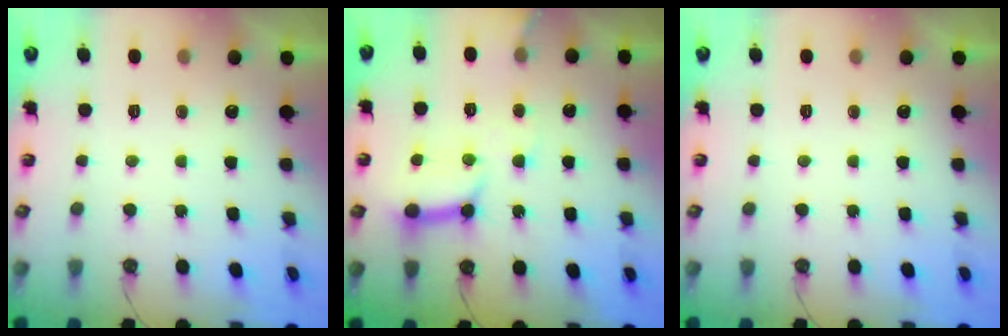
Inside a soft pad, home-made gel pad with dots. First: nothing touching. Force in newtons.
{"total": 12.2, "press": 12.2, "slide": 1.2}
{"total": 0.0}